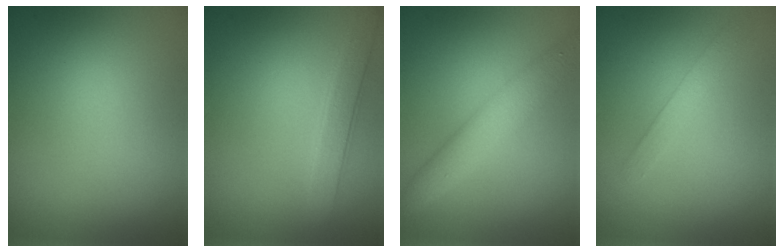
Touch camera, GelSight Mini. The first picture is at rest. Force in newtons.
{"total": 2.6, "press": 2.6, "slide": 0.1}
{"total": 4.3, "press": 4.3, "slide": 0.1}
{"total": 1.6, "press": 1.6, "slide": 0.0}